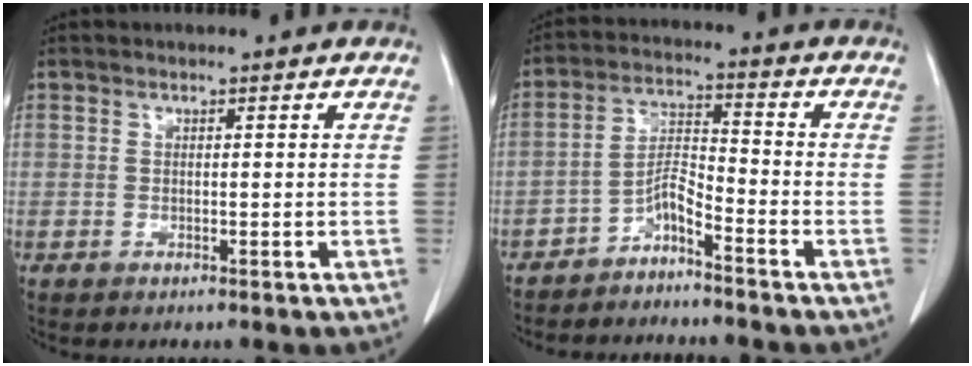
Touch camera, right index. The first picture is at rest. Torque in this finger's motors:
{"motor_torque": [0.15, -0.18, 0.21, 0.06]}